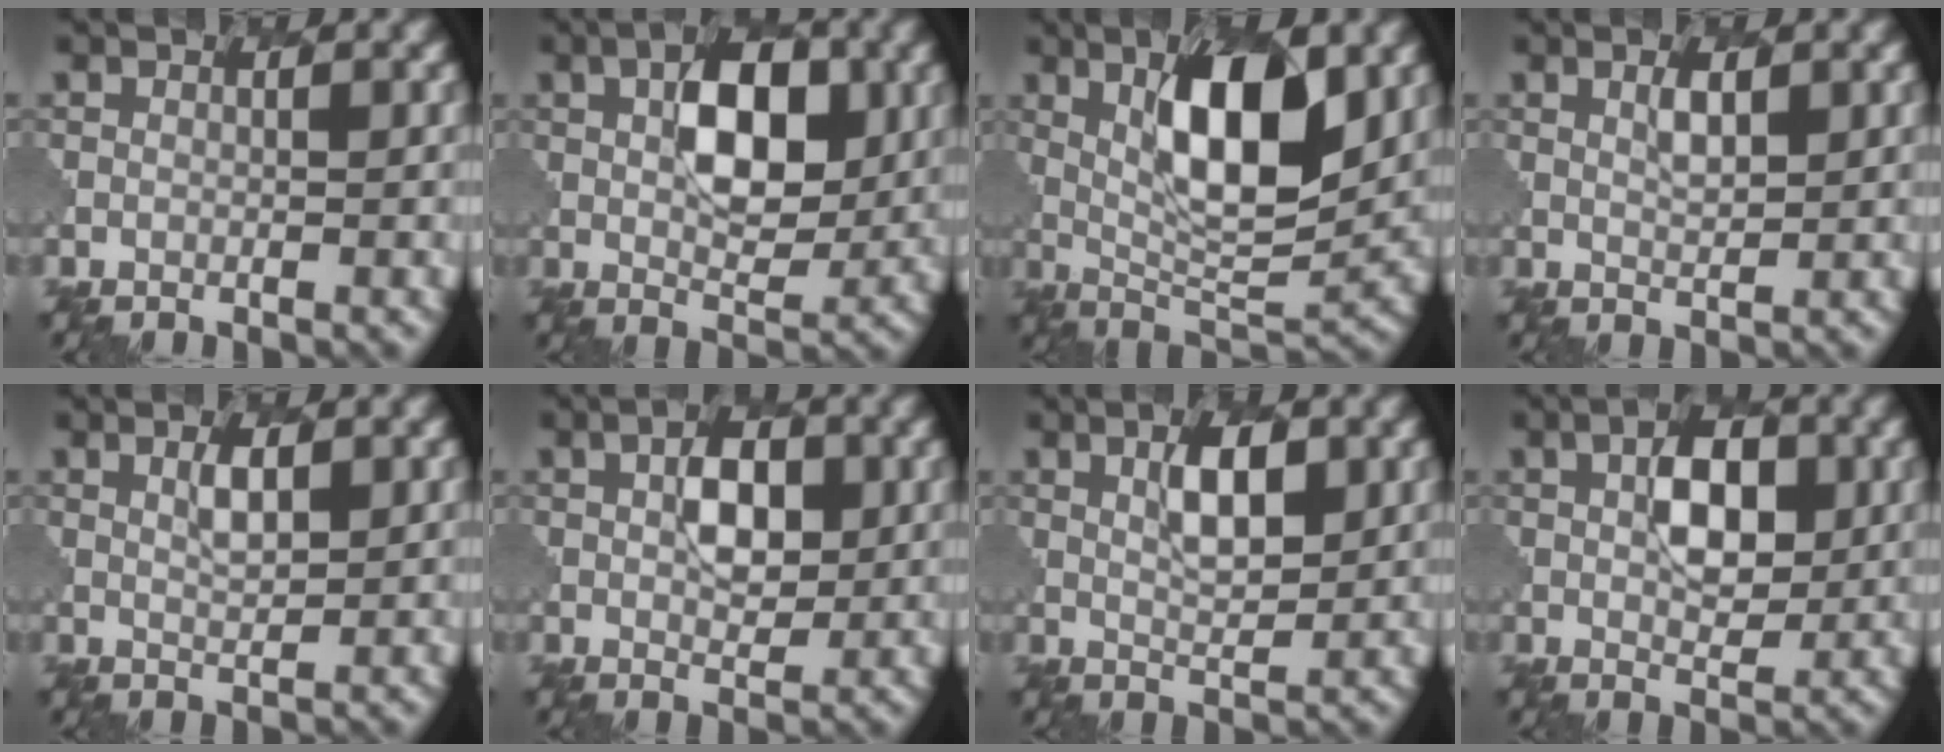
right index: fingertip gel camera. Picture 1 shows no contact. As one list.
[{"total": 6.7, "force": [1.6, 3.5, 5.5], "torque": [-0.077, 0.004, 0.027]}, {"total": 9.2, "force": [2.7, 3.0, 8.2], "torque": [-0.130, -0.005, 0.049]}, {"total": 1.7, "force": [1.0, 0.4, 1.2], "torque": [-0.024, -0.002, 0.020]}, {"total": 1.9, "force": [1.1, 0.5, 1.4], "torque": [-0.029, -0.001, 0.020]}, {"total": 4.0, "force": [1.0, 2.2, 3.1], "torque": [-0.049, 0.001, 0.015]}, {"total": 3.8, "force": [1.6, 1.4, 3.2], "torque": [-0.057, 0.001, 0.030]}, {"total": 5.0, "force": [1.2, 2.7, 4.0], "torque": [-0.056, 0.001, 0.017]}]